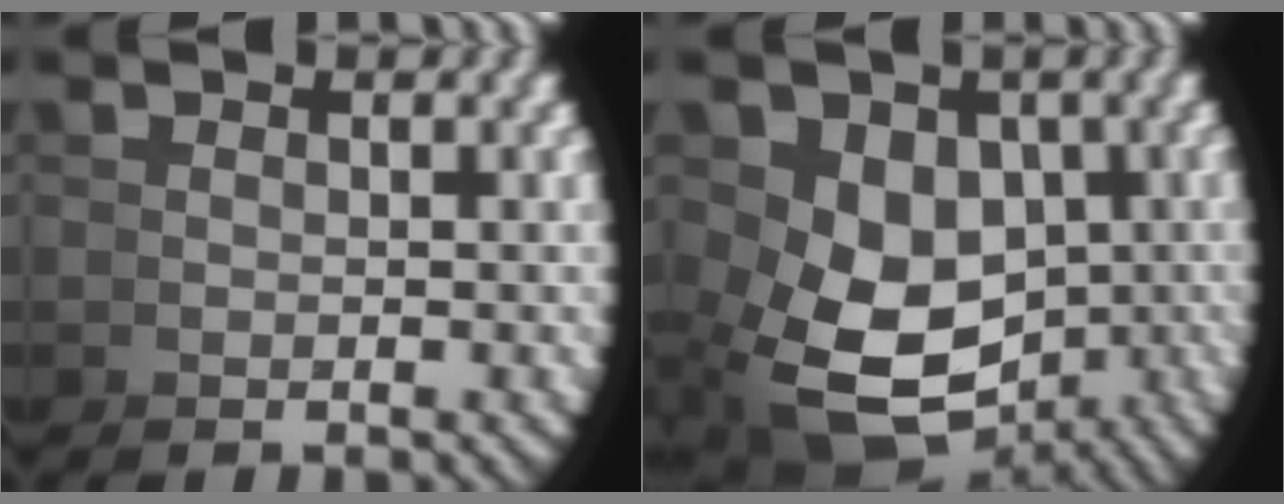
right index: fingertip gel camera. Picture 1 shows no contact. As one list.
[{"total": 8.4, "force": [-1.8, 6.2, 5.4], "torque": [-0.116, -0.051, 0.000]}]